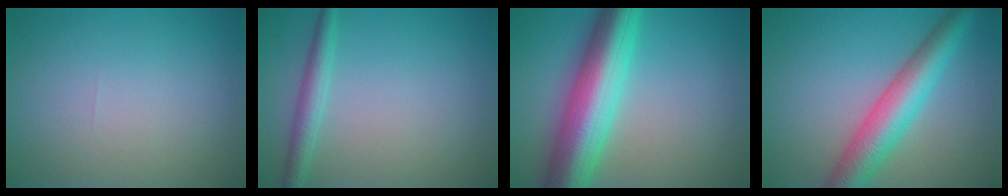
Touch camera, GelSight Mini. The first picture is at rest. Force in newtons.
{"total": 2.3, "press": 2.2, "slide": 0.1}
{"total": 10.2, "press": 10.2, "slide": 0.3}
{"total": 6.4, "press": 6.4, "slide": 0.1}